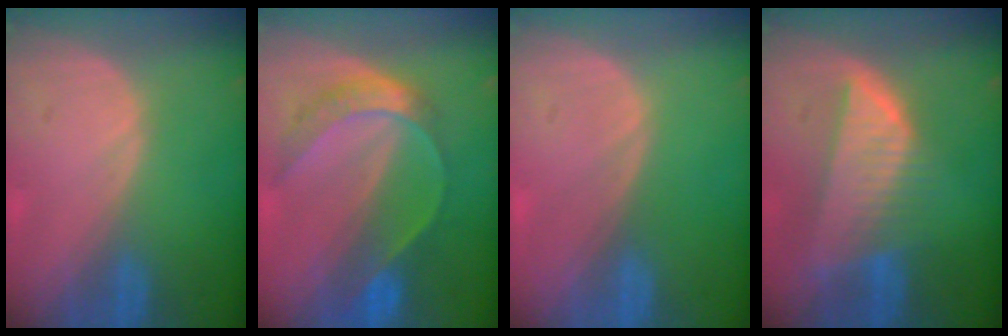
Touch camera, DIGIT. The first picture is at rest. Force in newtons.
{"total": 7.5, "press": 6.3, "slide": 4.1}
{"total": 0.0}
{"total": 8.2, "press": 7.2, "slide": 3.9}